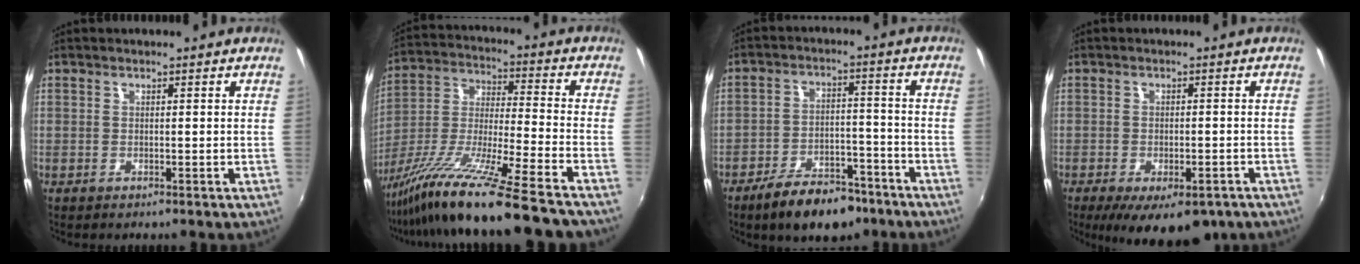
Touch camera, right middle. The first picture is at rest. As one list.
[{"total": 22.9, "force": [-18.2, -1.1, 13.8], "torque": [-0.244, -0.058, -0.315]}, {"total": 13.8, "force": [-10.1, 6.1, 7.1], "torque": [-0.133, 0.006, -0.148]}, {"total": 12.3, "force": [-7.9, 5.3, 7.8], "torque": [-0.141, -0.031, -0.105]}]